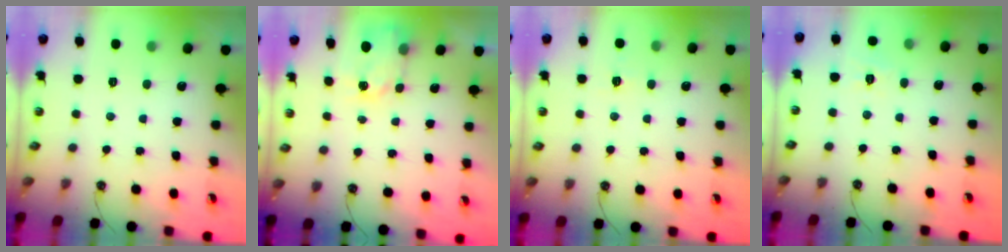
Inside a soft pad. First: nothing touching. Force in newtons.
{"total": 3.7, "press": 3.7, "slide": 0.5}
{"total": 2.7, "press": 2.7, "slide": 0.4}
{"total": 2.8, "press": 2.8, "slide": 0.5}